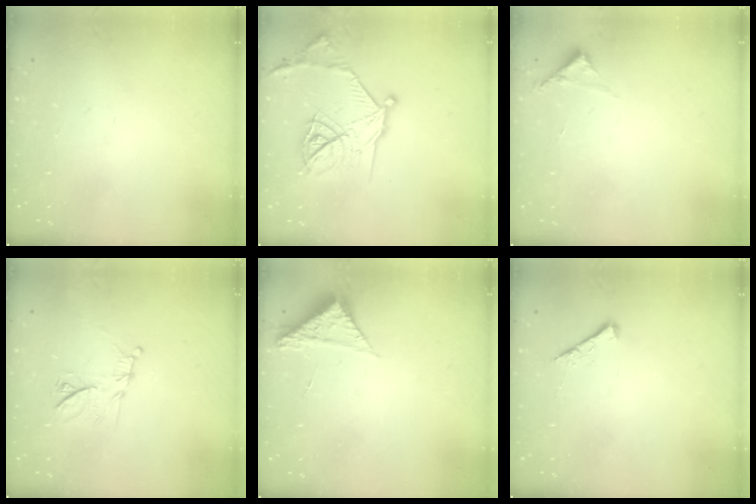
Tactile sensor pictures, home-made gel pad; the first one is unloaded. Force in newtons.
{"total": 20.0, "press": 20.0, "slide": 1.2}
{"total": 3.8, "press": 3.8, "slide": 0.2}
{"total": 11.2, "press": 11.2, "slide": 0.5}
{"total": 4.9, "press": 4.9, "slide": 0.4}
{"total": 3.9, "press": 3.9, "slide": 0.5}